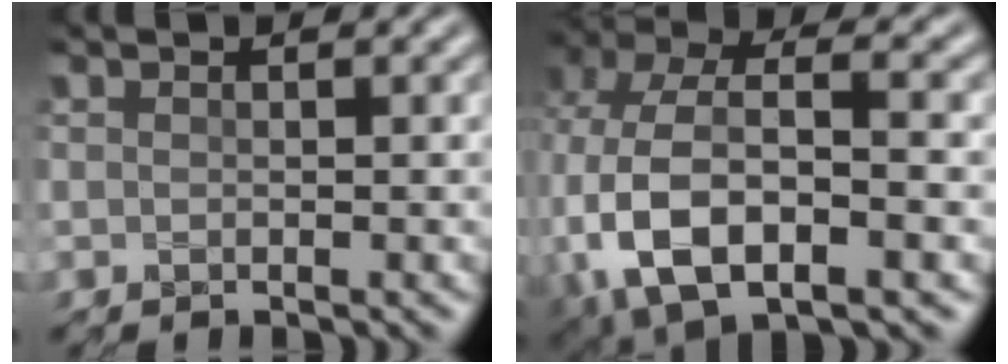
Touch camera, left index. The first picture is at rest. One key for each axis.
{"total": 12.4, "fx": -2.6, "fy": 7.4, "fz": 9.6, "tx": -0.213, "ty": -0.006, "tz": -0.029}